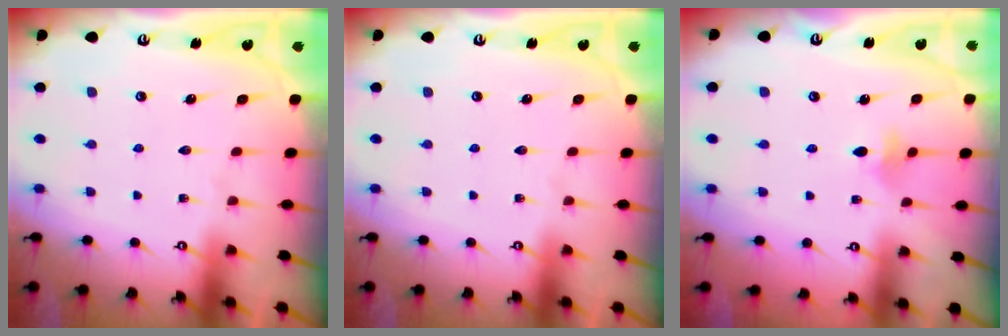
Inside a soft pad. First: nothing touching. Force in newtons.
{"total": 0.0}
{"total": 4.6, "press": 4.5, "slide": 1.0}